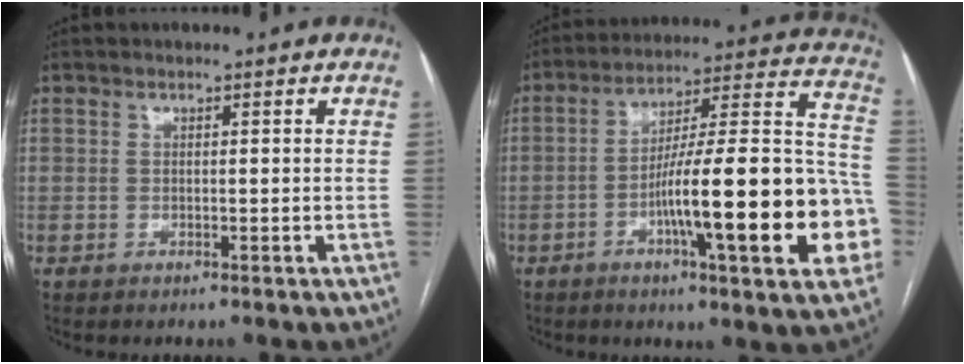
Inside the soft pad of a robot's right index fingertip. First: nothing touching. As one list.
[{"total": 23.7, "force": [-6.9, 2.8, 22.5], "torque": [-0.268, 0.019, -0.098]}]